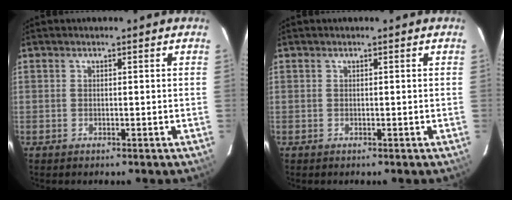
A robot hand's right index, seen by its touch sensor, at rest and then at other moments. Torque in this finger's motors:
{"motor_torque": [0.00, 0.00, 0.01, 0.00]}